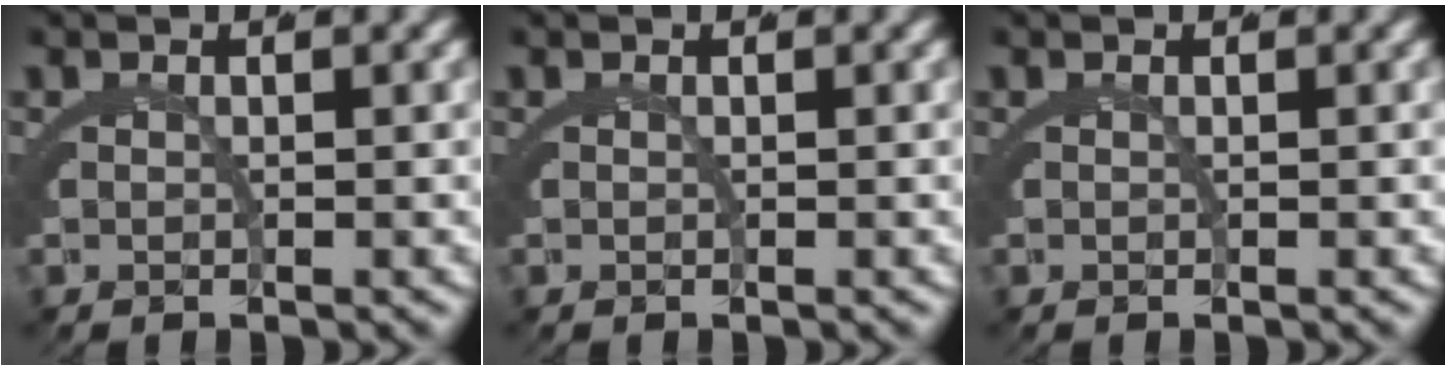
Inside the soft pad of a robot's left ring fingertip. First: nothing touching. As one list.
[{"total": 0.0}, {"total": 0.0}]